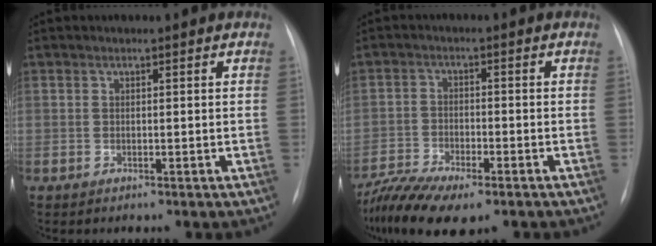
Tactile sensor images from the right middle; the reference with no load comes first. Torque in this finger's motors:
{"motor_torque": [1.04, -1.10, 0.43, 0.11]}